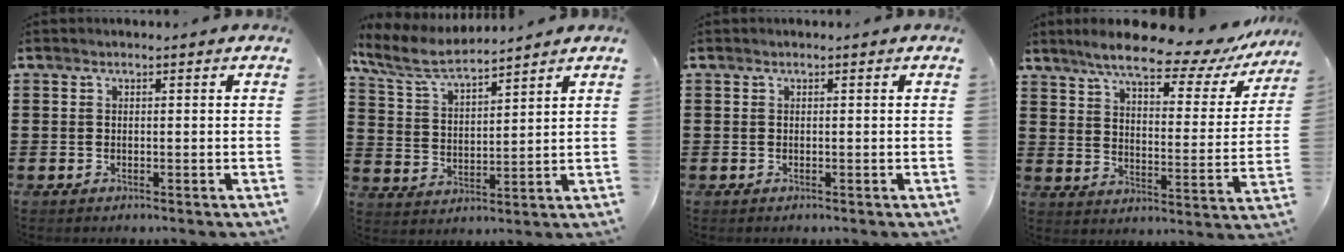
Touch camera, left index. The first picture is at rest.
{"total": 6.4, "force": [5.6, 1.0, 2.9], "torque": [-0.079, -0.023, 0.097]}
{"total": 0.0}
{"total": 10.4, "force": [8.7, 1.2, 5.5], "torque": [-0.116, -0.047, 0.143]}